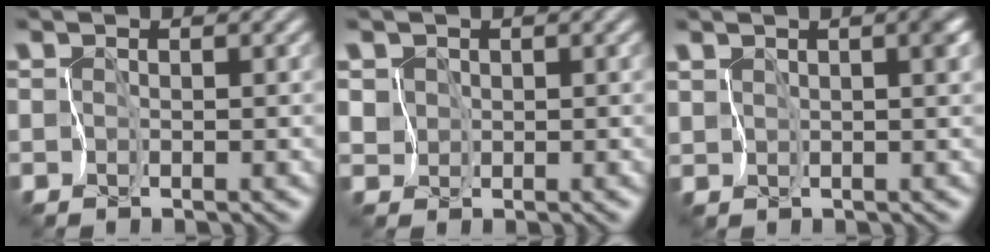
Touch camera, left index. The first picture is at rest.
{"total": 2.1, "force": [1.1, 1.7, 0.5], "torque": [-0.011, 0.009, 0.024]}
{"total": 2.5, "force": [0.9, 0.9, 2.1], "torque": [-0.028, 0.002, 0.018]}